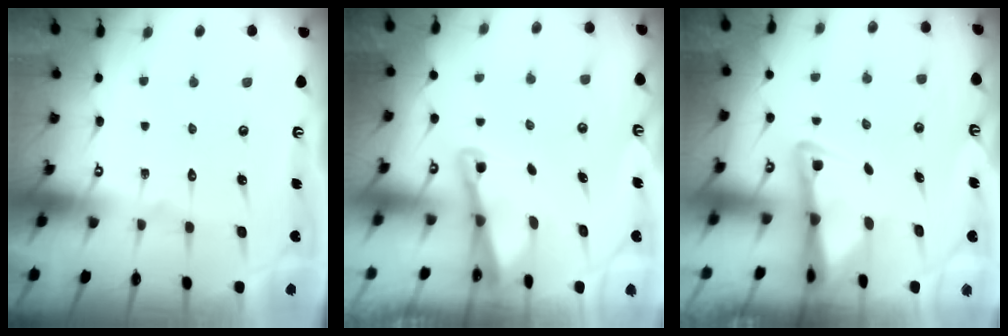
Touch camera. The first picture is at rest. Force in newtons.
{"total": 2.1, "press": 2.0, "slide": 0.4}
{"total": 2.8, "press": 2.7, "slide": 0.6}